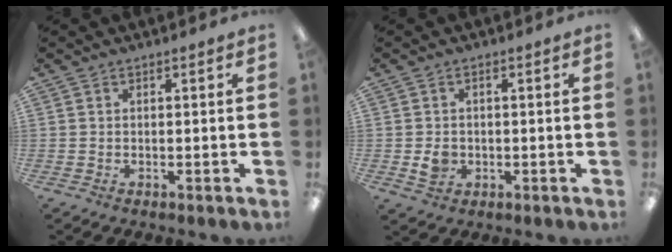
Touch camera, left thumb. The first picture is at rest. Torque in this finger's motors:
{"motor_torque": [-0.05, 0.05, 0.21, -0.24, 0.00]}